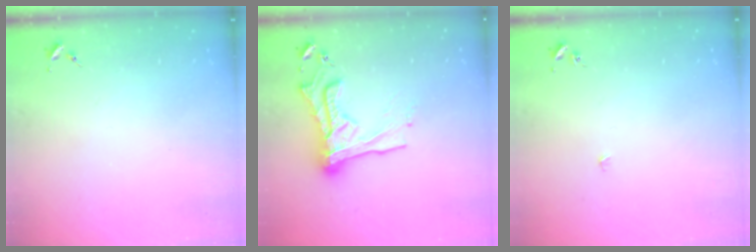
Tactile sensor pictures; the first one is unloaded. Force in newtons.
{"total": 17.4, "press": 17.3, "slide": 1.7}
{"total": 2.1, "press": 2.1, "slide": 0.1}